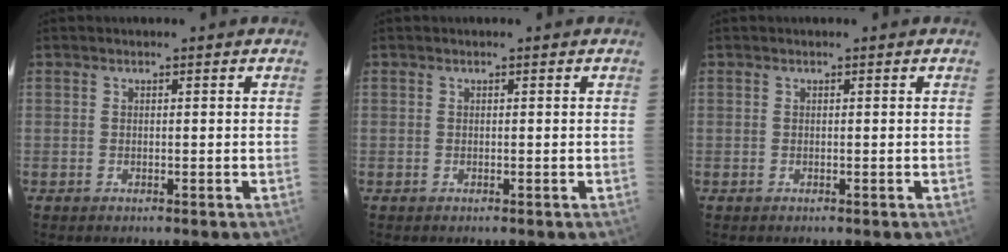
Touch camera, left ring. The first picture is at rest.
{"total": 0.0}
{"total": 0.0}